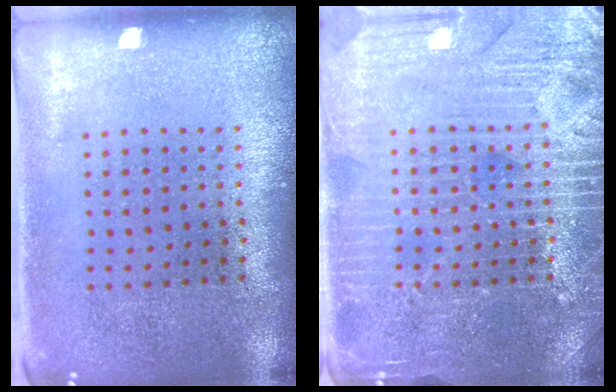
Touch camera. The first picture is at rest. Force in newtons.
{"total": 4.0, "press": 4.0, "slide": 0.5}